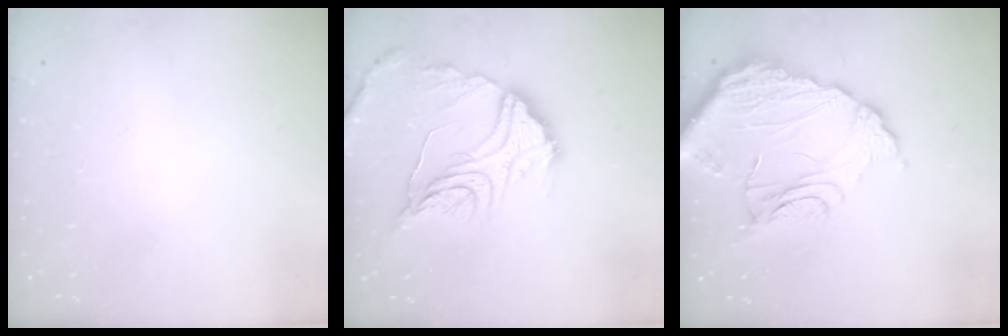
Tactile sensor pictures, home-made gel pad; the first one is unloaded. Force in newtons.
{"total": 18.2, "press": 18.1, "slide": 2.0}
{"total": 15.2, "press": 15.1, "slide": 1.5}